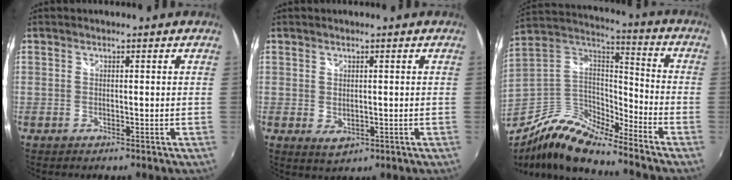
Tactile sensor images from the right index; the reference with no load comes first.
{"total": 2.5, "force": [0.1, 1.8, 1.8], "torque": [-0.030, -0.003, 0.009]}
{"total": 14.6, "force": [-11.0, 4.0, 8.7], "torque": [-0.174, -0.006, -0.224]}